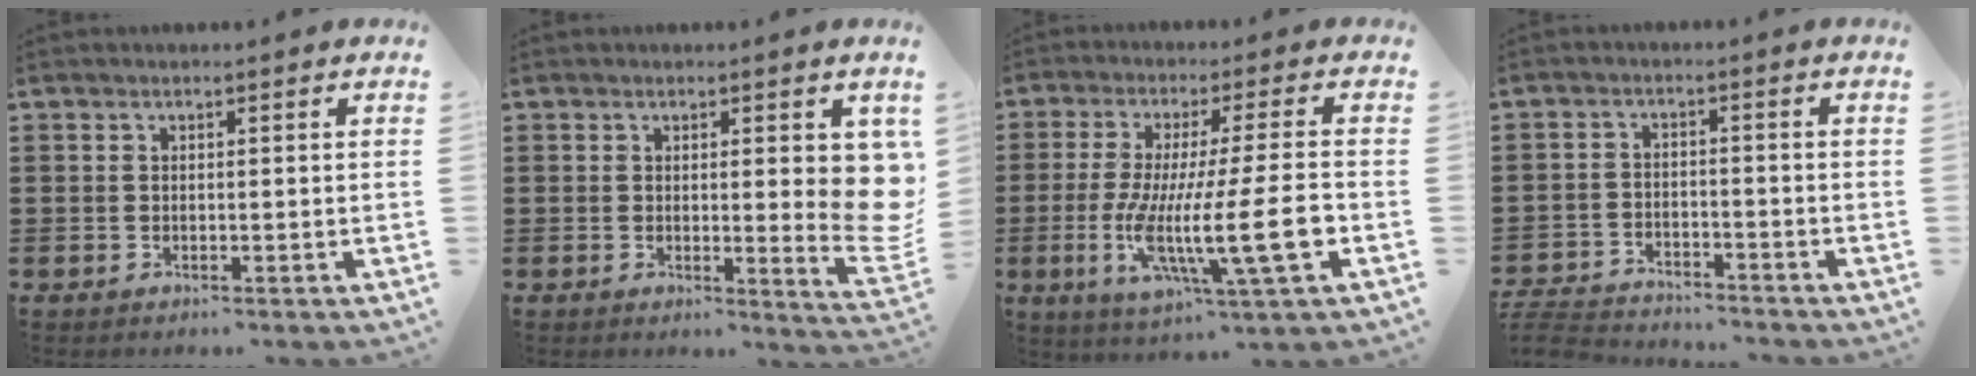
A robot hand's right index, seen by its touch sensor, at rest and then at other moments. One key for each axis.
{"total": 6.2, "fx": 1.0, "fy": 1.7, "fz": 5.8, "tx": -0.066, "ty": -0.017, "tz": 0.015}
{"total": 14.3, "fx": -3.5, "fy": 1.8, "fz": 13.8, "tx": -0.279, "ty": -0.021, "tz": -0.070}
{"total": 4.3, "fx": -4.2, "fy": 0.5, "fz": 0.4, "tx": -0.024, "ty": -0.004, "tz": -0.092}